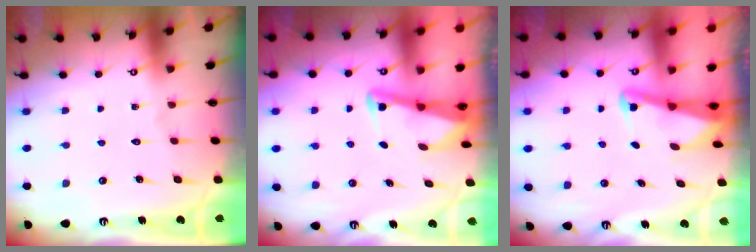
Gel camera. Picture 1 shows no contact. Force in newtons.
{"total": 3.0, "press": 3.0, "slide": 0.4}
{"total": 2.6, "press": 2.5, "slide": 0.6}